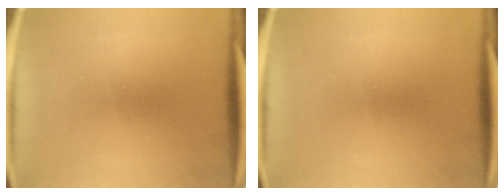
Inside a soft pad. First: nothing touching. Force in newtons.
{"total": 0.0}